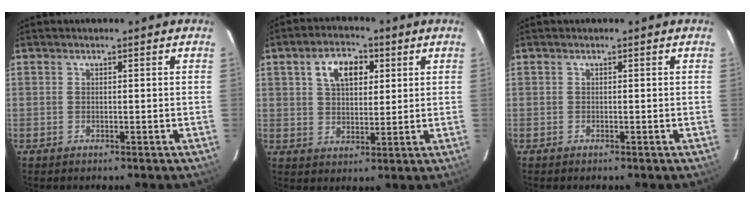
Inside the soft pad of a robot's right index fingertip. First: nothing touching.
{"total": 8.0, "force": [3.1, 4.8, 5.5], "torque": [-0.094, 0.025, 0.057]}
{"total": 0.0}